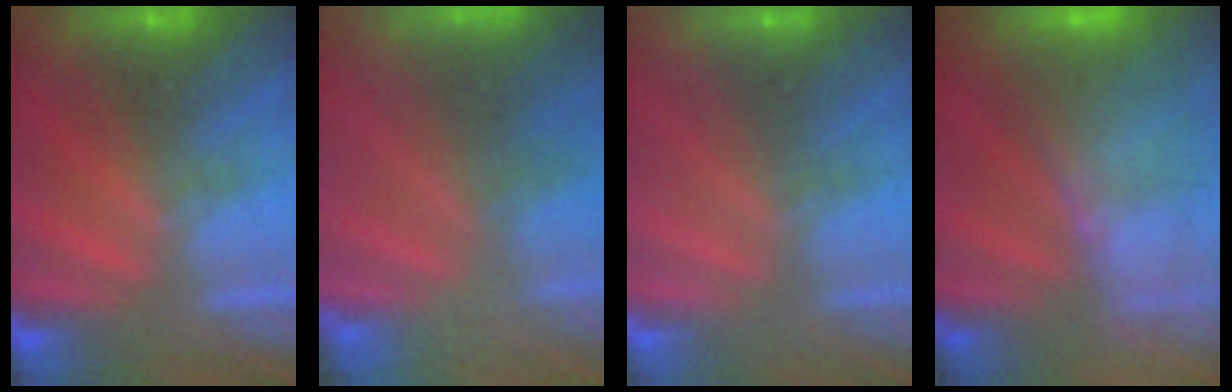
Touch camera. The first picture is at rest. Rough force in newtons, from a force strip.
{"total": 8.7}
{"total": 3.1}
{"total": 5.8}